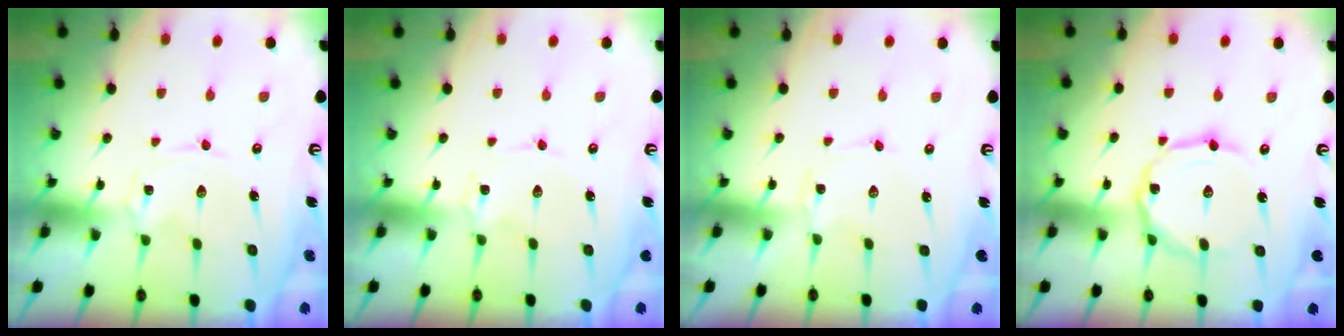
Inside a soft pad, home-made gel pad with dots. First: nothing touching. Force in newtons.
{"total": 0.9, "press": 0.9, "slide": 0.2}
{"total": 2.4, "press": 2.4, "slide": 0.3}
{"total": 8.0, "press": 8.0, "slide": 0.5}